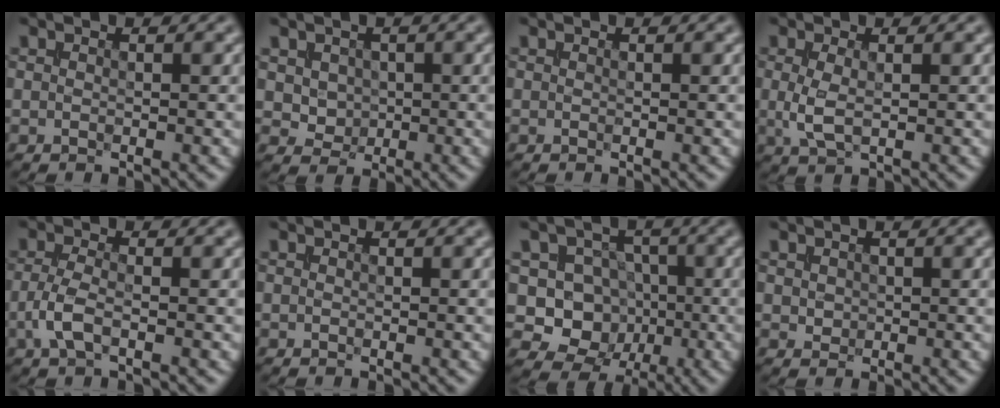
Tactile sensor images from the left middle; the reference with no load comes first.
{"total": 2.4, "force": [0.5, 2.1, 1.1], "torque": [-0.020, -0.006, 0.017]}
{"total": 0.0}
{"total": 2.4, "force": [0.1, 1.2, 2.1], "torque": [-0.051, -0.003, 0.002]}
{"total": 2.5, "force": [-1.0, 1.1, 2.1], "torque": [-0.047, 0.002, -0.027]}
{"total": 0.0}
{"total": 8.3, "force": [-0.9, 7.7, 3.0], "torque": [-0.041, 0.012, -0.040]}
{"total": 1.0, "force": [0.2, 0.9, 0.3], "torque": [-0.002, -0.004, 0.004]}